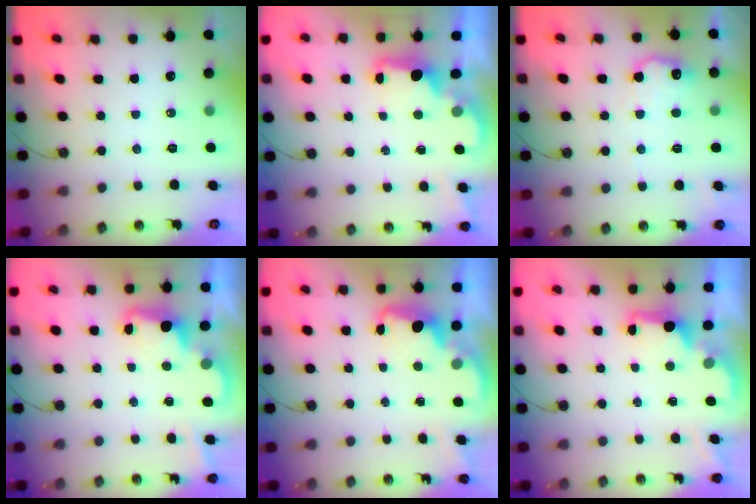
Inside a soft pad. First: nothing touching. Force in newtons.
{"total": 2.2, "press": 2.0, "slide": 0.8}
{"total": 11.9, "press": 11.9, "slide": 0.3}
{"total": 2.5, "press": 2.5, "slide": 0.6}
{"total": 2.1, "press": 2.1, "slide": 0.6}
{"total": 2.1, "press": 2.0, "slide": 0.8}